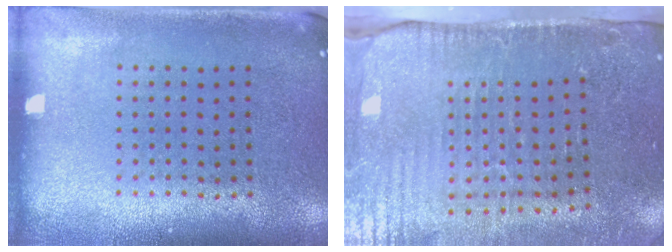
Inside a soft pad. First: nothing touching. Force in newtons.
{"total": 4.5, "press": 3.9, "slide": 2.4}